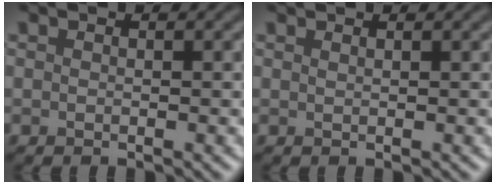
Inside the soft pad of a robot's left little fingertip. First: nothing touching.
{"total": 0.7, "force": [0.6, -0.2, 0.1], "torque": [-0.007, 0.002, 0.013]}